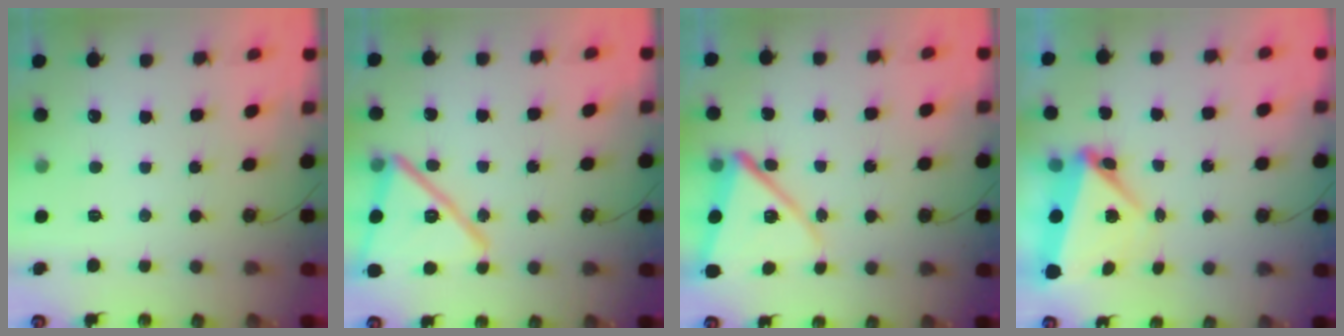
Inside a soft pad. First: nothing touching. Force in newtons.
{"total": 18.5, "press": 18.5, "slide": 1.2}
{"total": 13.2, "press": 13.2, "slide": 1.0}
{"total": 6.3, "press": 6.0, "slide": 1.9}